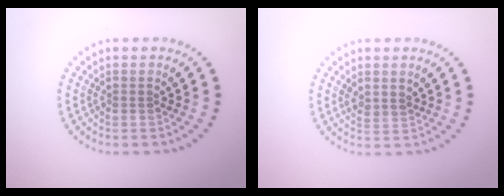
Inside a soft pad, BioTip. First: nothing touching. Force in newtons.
{"total": 1.5, "press": 1.3, "slide": 0.7}